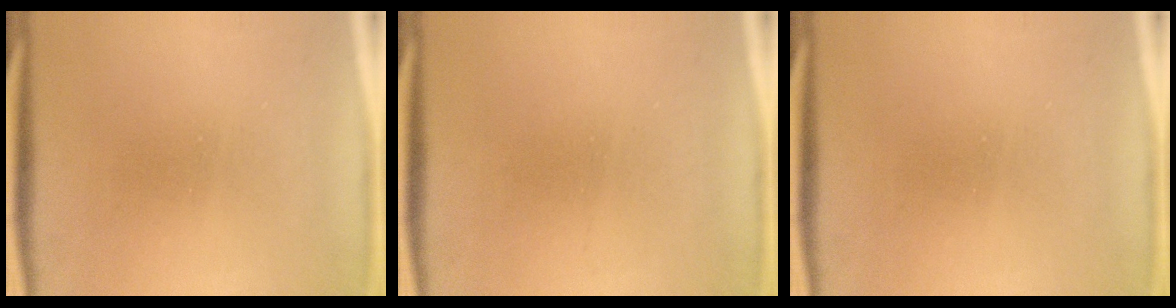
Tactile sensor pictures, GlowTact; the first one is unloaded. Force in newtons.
{"total": 1.4}
{"total": 0.0}